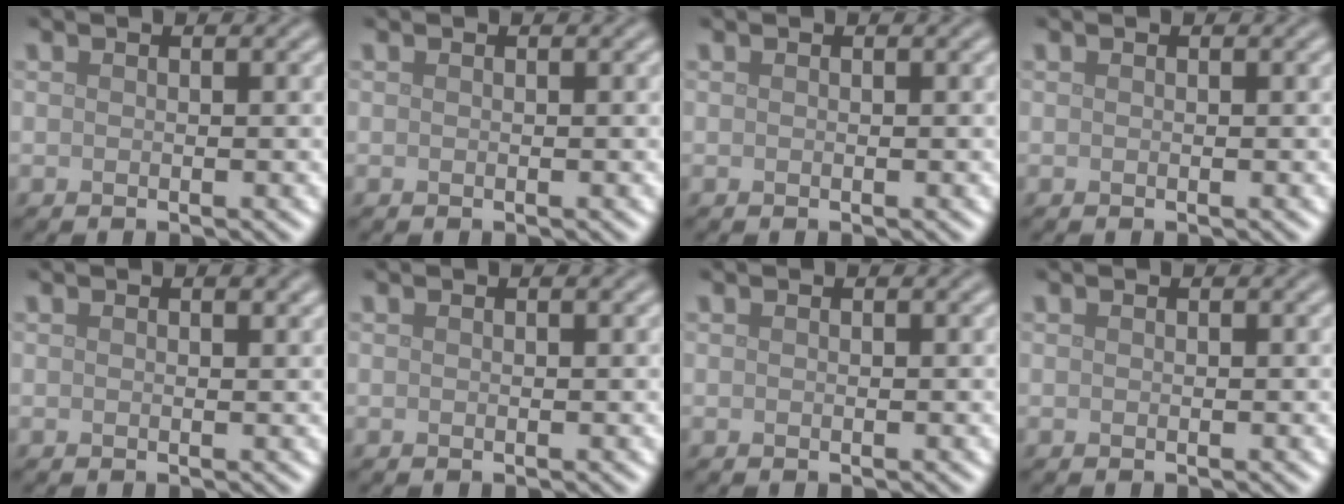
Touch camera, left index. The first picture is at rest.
{"total": 0.0}
{"total": 0.0}
{"total": 0.0}
{"total": 0.6, "force": [0.3, 0.2, 0.5], "torque": [-0.005, 0.000, 0.006]}
{"total": 0.0}
{"total": 0.0}
{"total": 0.0}